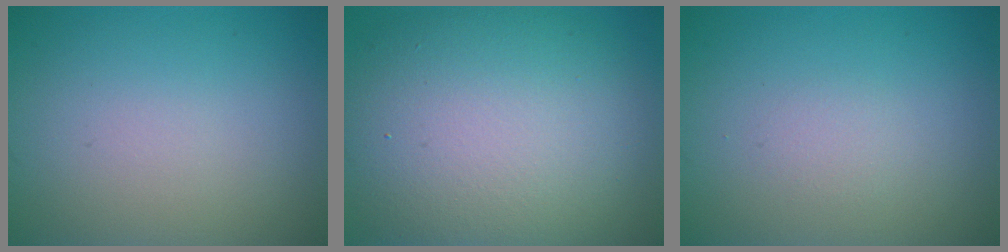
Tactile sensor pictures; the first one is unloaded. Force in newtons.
{"total": 13.0, "press": 13.0, "slide": 0.6}
{"total": 0.9, "press": 0.9, "slide": 0.1}